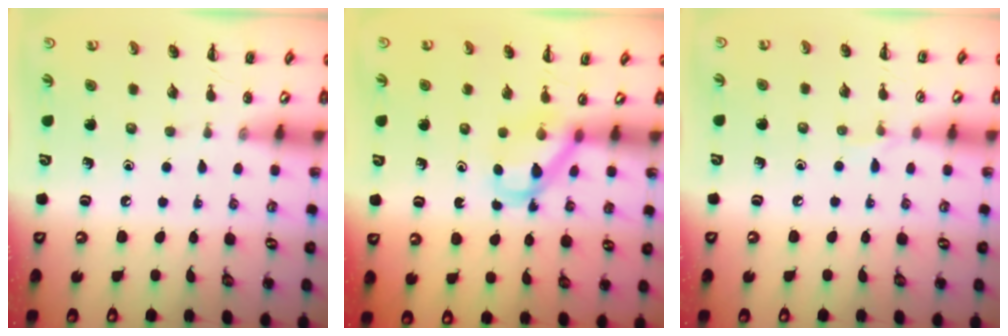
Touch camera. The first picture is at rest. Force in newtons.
{"total": 4.1, "press": 4.0, "slide": 0.7}
{"total": 4.0, "press": 3.7, "slide": 1.3}